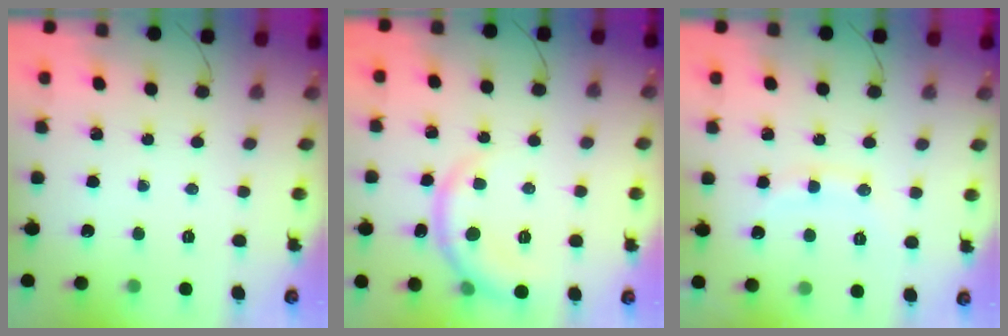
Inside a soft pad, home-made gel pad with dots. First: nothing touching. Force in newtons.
{"total": 7.5, "press": 7.4, "slide": 0.9}
{"total": 9.2, "press": 9.2, "slide": 0.9}